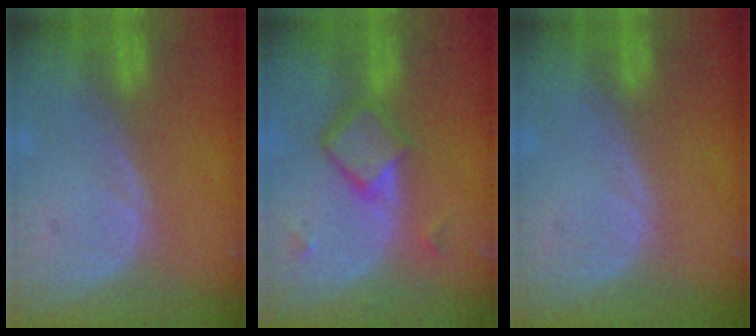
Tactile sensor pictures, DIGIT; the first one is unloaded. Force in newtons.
{"total": 6.2, "press": 5.3, "slide": 3.2}
{"total": 0.0}